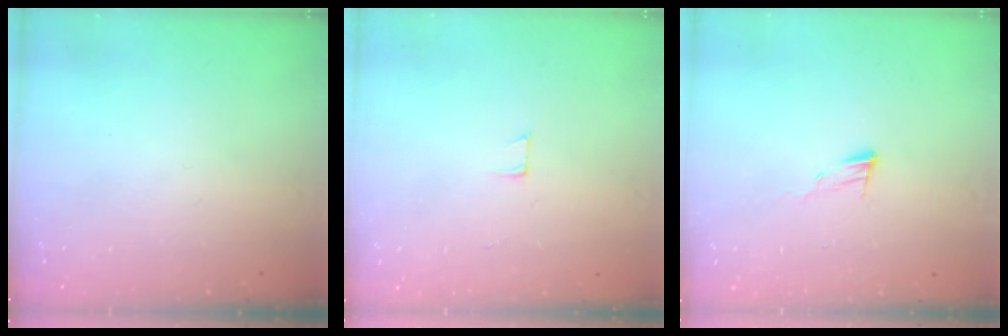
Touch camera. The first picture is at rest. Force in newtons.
{"total": 4.4, "press": 4.4, "slide": 0.3}
{"total": 6.2, "press": 6.2, "slide": 0.6}